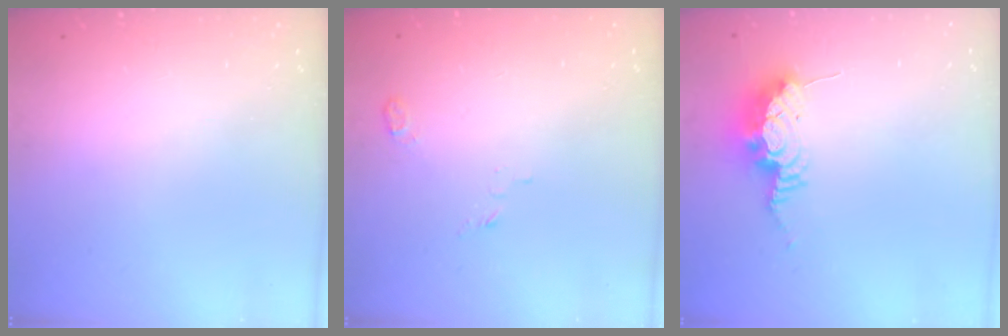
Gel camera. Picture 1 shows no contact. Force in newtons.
{"total": 4.0, "press": 3.9, "slide": 0.9}
{"total": 9.3, "press": 9.2, "slide": 0.8}